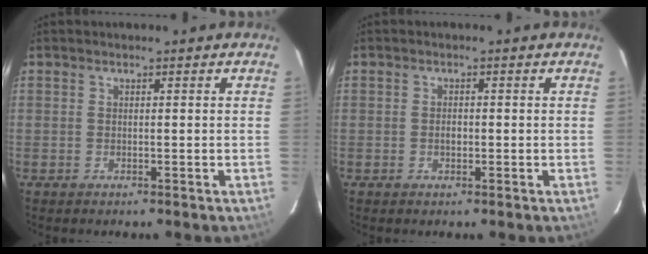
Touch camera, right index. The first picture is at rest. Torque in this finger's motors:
{"motor_torque": [0.61, -0.09, 0.29, 0.05]}